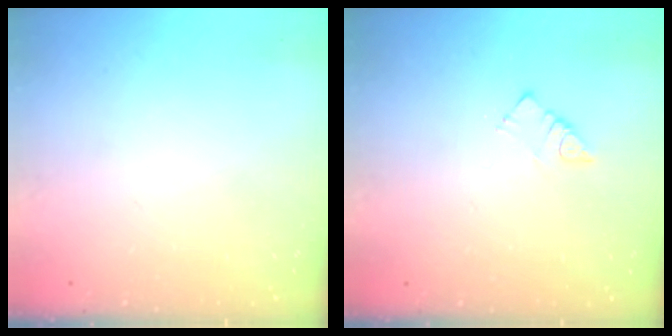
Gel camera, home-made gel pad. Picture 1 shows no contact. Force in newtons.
{"total": 3.2, "press": 3.1, "slide": 0.5}